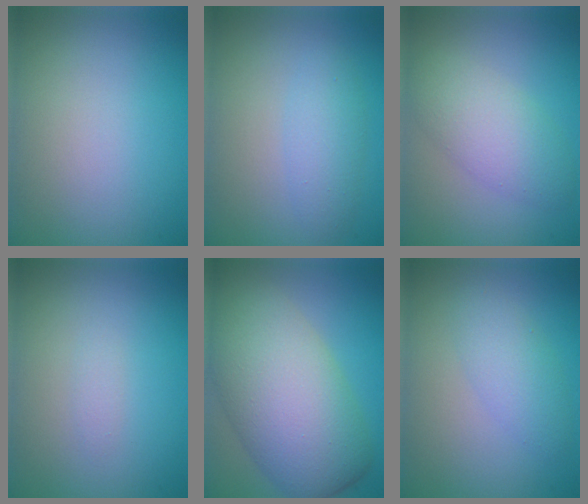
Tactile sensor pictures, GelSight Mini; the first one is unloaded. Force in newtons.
{"total": 2.4, "press": 2.4, "slide": 0.0}
{"total": 4.2, "press": 4.2, "slide": 0.1}
{"total": 0.7, "press": 0.7, "slide": 0.1}
{"total": 11.3, "press": 11.3, "slide": 0.8}
{"total": 2.7, "press": 2.7, "slide": 0.0}